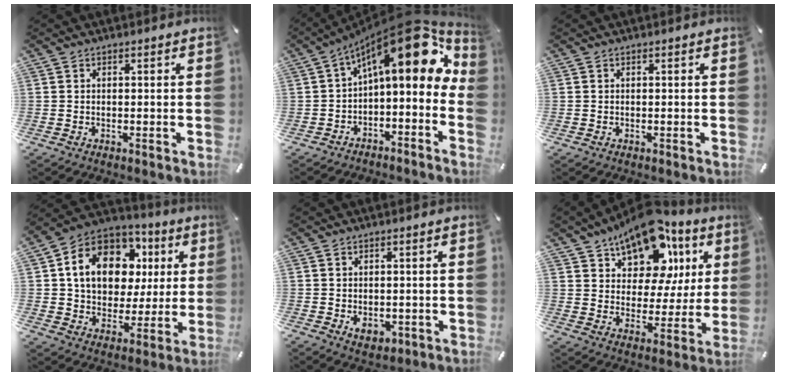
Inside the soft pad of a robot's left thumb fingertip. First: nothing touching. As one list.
[{"total": 19.2, "force": [7.7, 8.3, 15.5], "torque": [-0.208, -0.052, 0.130]}, {"total": 0.0}, {"total": 15.5, "force": [4.7, 12.1, 8.5], "torque": [-0.168, -0.013, 0.090]}, {"total": 2.9, "force": [-0.6, 2.3, 1.5], "torque": [-0.025, -0.002, -0.012]}, {"total": 17.5, "force": [12.4, 9.4, 7.9], "torque": [-0.131, -0.091, 0.214]}]